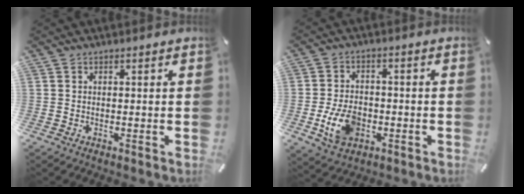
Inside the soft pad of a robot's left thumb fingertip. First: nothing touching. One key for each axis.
{"total": 9.4, "fx": -2.6, "fy": 6.6, "fz": 6.1, "tx": -0.128, "ty": 0.006, "tz": -0.045}